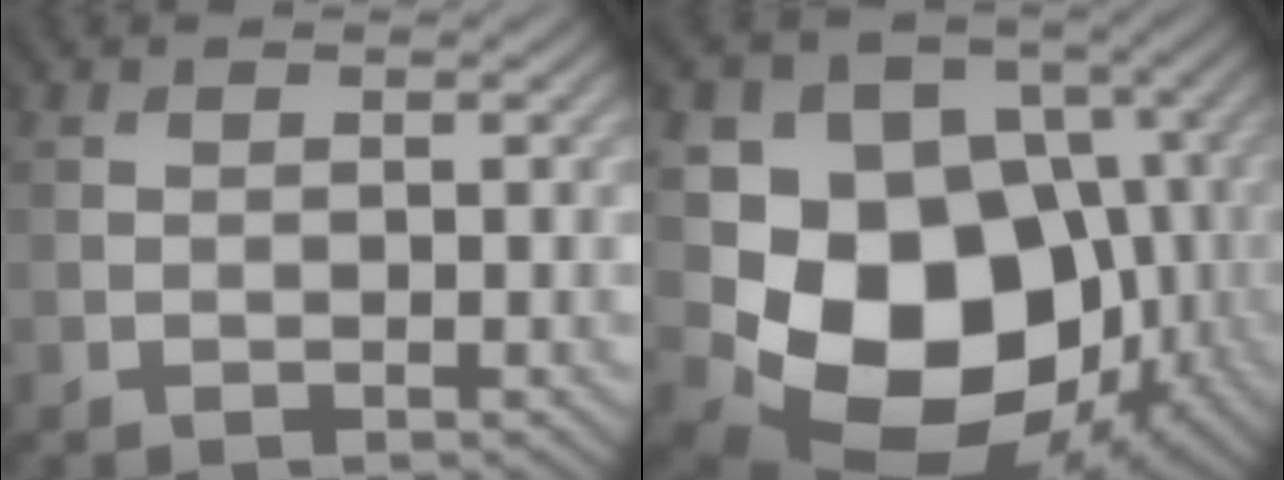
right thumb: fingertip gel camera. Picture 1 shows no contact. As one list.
[{"total": 15.2, "force": [-2.7, 12.4, 8.3], "torque": [-0.145, -0.046, -0.035]}]